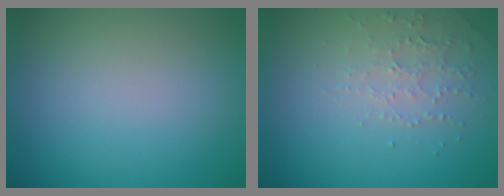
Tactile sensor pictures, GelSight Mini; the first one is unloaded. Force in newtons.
{"total": 2.2, "press": 2.1, "slide": 0.6}